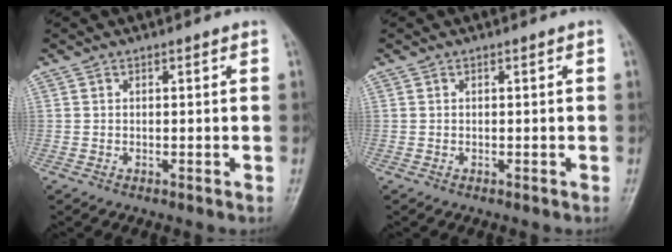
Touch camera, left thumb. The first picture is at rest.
{"total": 0.0}